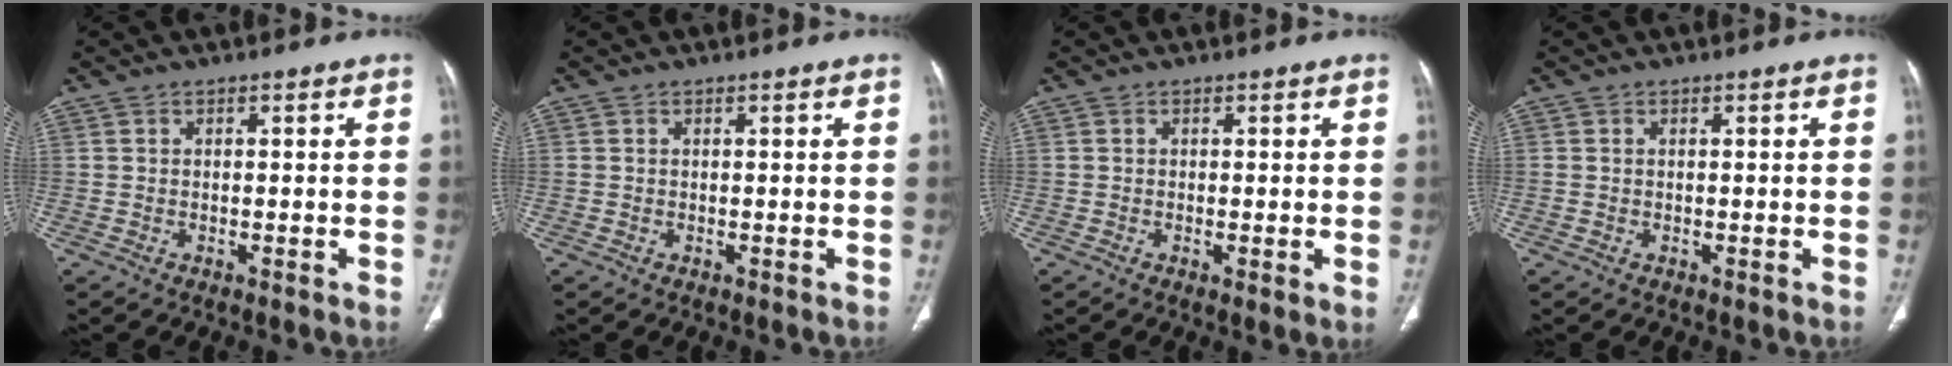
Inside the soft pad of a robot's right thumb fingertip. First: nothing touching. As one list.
[{"total": 0.0}, {"total": 1.4, "force": [-0.2, 0.2, 1.4], "torque": [-0.028, -0.009, -0.004]}, {"total": 0.0}]